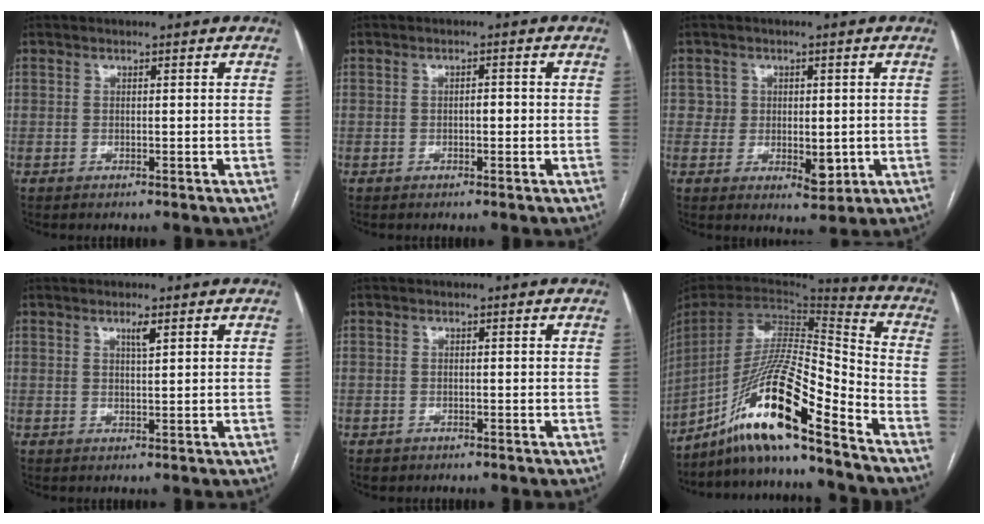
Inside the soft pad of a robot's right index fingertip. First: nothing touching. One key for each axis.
{"total": 1.3, "fx": -0.3, "fy": 0.6, "fz": 1.2, "tx": -0.014, "ty": 0.005, "tz": -0.006}
{"total": 4.6, "fx": -0.1, "fy": 3.8, "fz": 2.6, "tx": -0.018, "ty": -0.001, "tz": 0.005}
{"total": 1.7, "fx": 1.0, "fy": 0.1, "fz": 1.4, "tx": -0.026, "ty": -0.003, "tz": 0.017}
{"total": 1.3, "fx": -0.8, "fy": 1.0, "fz": 0.0, "tx": -0.008, "ty": 0.004, "tz": -0.010}
{"total": 18.8, "fx": -13.5, "fy": 0.6, "fz": 13.0, "tx": -0.268, "ty": -0.004, "tz": -0.250}